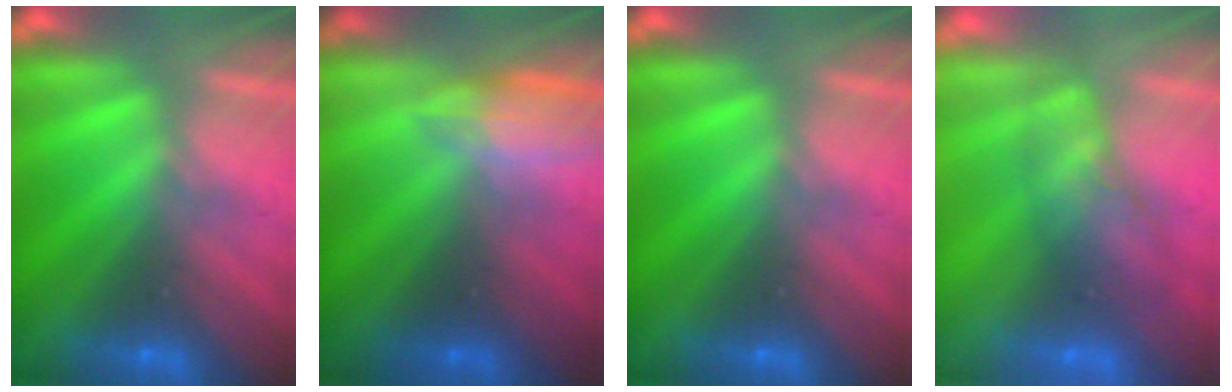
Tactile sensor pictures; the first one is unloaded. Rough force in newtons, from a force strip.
{"total": 2.7}
{"total": 0.0}
{"total": 2.6}